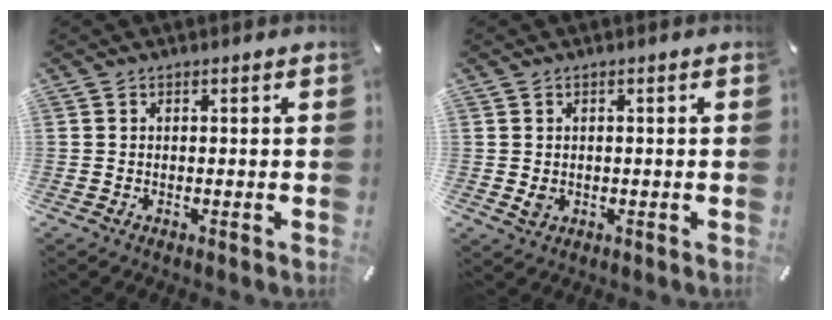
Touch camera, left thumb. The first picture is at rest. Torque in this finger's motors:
{"motor_torque": [0.23, 0.03, 0.13, -0.06, 0.00]}